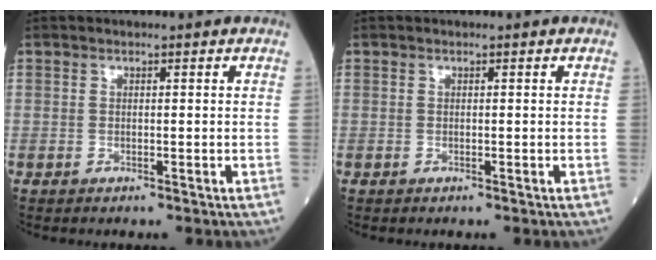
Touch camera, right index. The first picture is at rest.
{"total": 0.0}